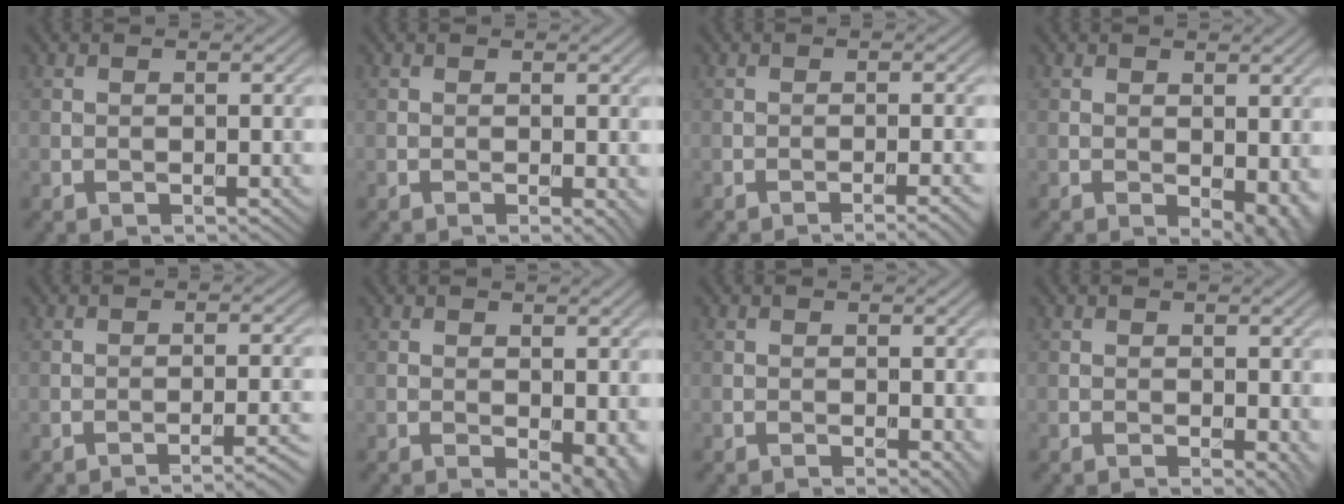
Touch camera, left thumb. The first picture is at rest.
{"total": 1.4, "force": [-0.2, 0.6, 1.3], "torque": [-0.016, -0.006, -0.002]}
{"total": 2.6, "force": [-1.4, 0.4, 2.2], "torque": [-0.026, 0.006, -0.029]}
{"total": 4.3, "force": [-0.7, 2.3, 3.6], "torque": [-0.044, -0.012, -0.005]}
{"total": 3.7, "force": [-2.4, 0.6, 2.8], "torque": [-0.035, 0.012, -0.042]}
{"total": 4.2, "force": [-0.6, 2.2, 3.5], "torque": [-0.042, -0.012, -0.005]}
{"total": 1.3, "force": [-0.1, 0.6, 1.1], "torque": [-0.012, -0.007, -0.001]}
{"total": 2.0, "force": [0.0, 1.0, 1.7], "torque": [-0.016, -0.008, 0.002]}